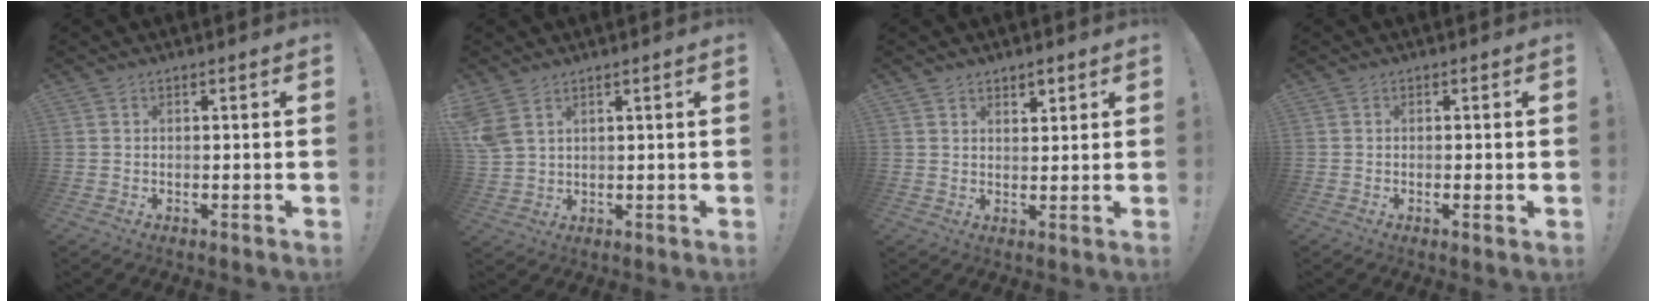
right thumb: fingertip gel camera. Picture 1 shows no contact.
{"total": 5.6, "force": [3.3, 2.7, 3.5], "torque": [-0.083, -0.008, 0.070]}
{"total": 3.1, "force": [2.4, 1.8, 0.6], "torque": [0.010, -0.018, 0.039]}
{"total": 1.3, "force": [-0.2, -0.1, 1.3], "torque": [-0.016, -0.003, -0.005]}